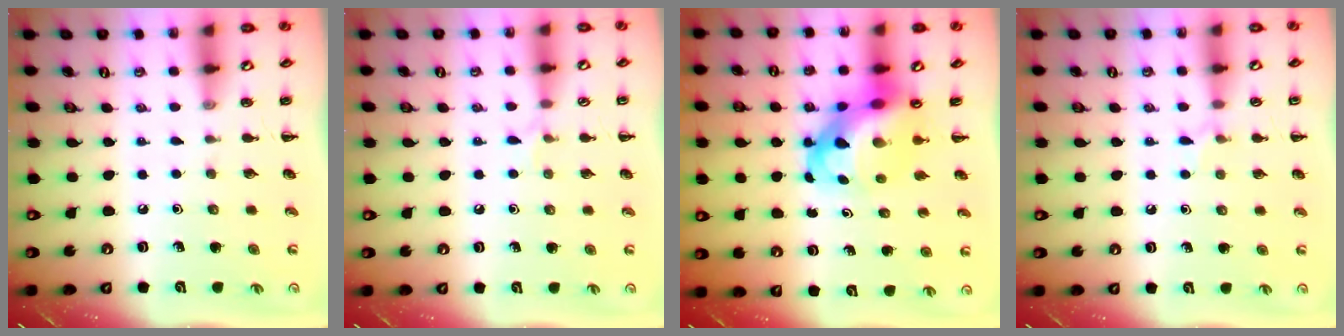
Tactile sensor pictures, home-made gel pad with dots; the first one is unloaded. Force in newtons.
{"total": 4.5, "press": 4.2, "slide": 1.5}
{"total": 9.5, "press": 9.2, "slide": 2.6}
{"total": 5.4, "press": 5.2, "slide": 1.7}